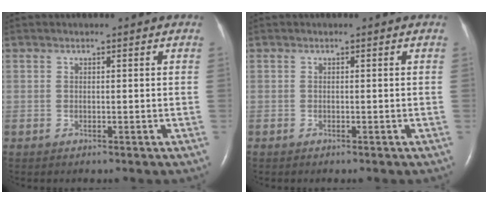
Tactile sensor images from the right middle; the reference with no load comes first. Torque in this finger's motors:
{"motor_torque": [-0.33, 0.04, -0.01, -0.01]}